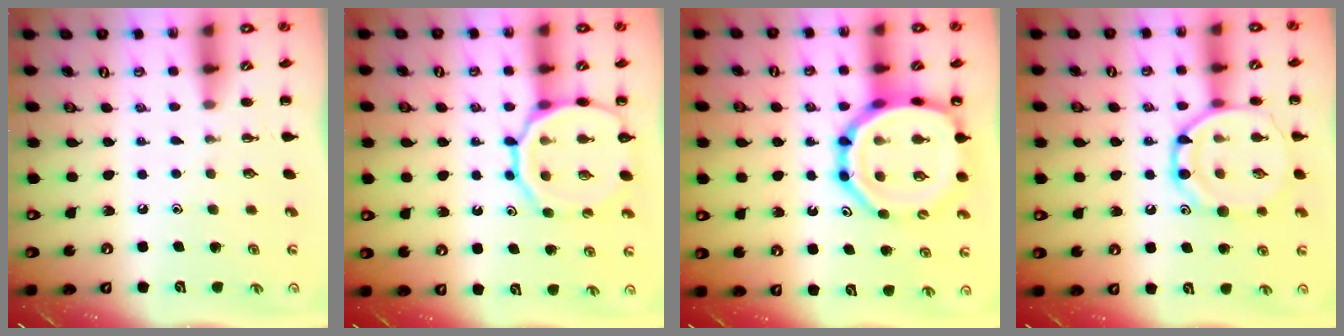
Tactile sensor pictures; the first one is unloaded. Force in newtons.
{"total": 16.1, "press": 16.0, "slide": 2.4}
{"total": 19.7, "press": 19.4, "slide": 3.6}
{"total": 15.2, "press": 15.2, "slide": 0.8}